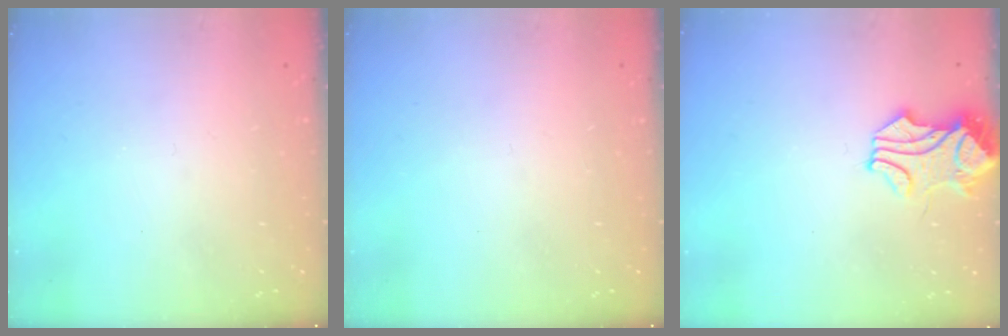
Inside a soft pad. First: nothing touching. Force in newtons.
{"total": 0.0}
{"total": 1.4, "press": 1.4, "slide": 0.3}